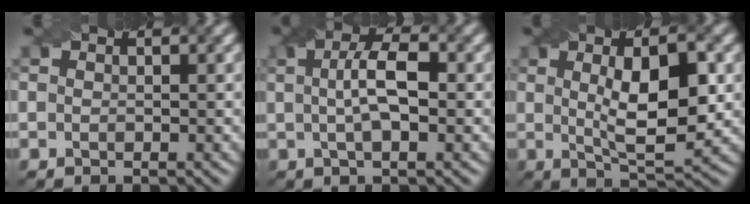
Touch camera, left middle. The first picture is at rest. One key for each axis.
{"total": 4.3, "fx": 0.4, "fy": 1.3, "fz": 4.1, "tx": -0.075, "ty": 0.009, "tz": 0.005}
{"total": 7.8, "fx": 0.8, "fy": 2.2, "fz": 7.4, "tx": -0.113, "ty": 0.007, "tz": 0.013}